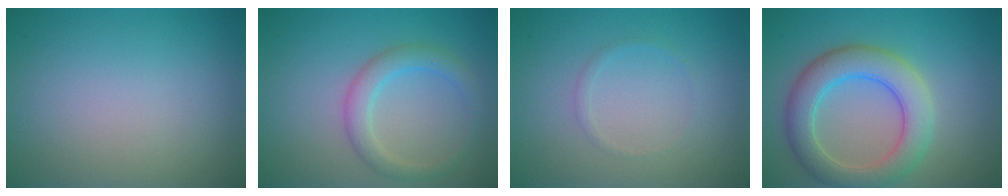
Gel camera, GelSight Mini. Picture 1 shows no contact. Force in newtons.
{"total": 2.8, "press": 2.8, "slide": 0.1}
{"total": 0.6, "press": 0.6, "slide": 0.0}
{"total": 5.9, "press": 5.9, "slide": 0.4}